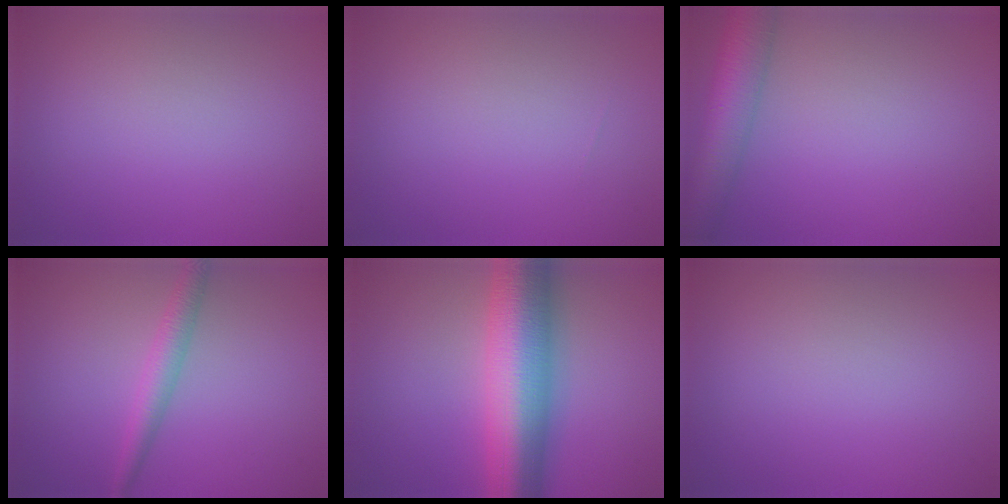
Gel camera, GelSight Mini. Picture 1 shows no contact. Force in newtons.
{"total": 0.0}
{"total": 6.5, "press": 6.5, "slide": 0.3}
{"total": 2.4, "press": 2.4, "slide": 0.0}
{"total": 12.2, "press": 12.2, "slide": 0.1}
{"total": 0.0}